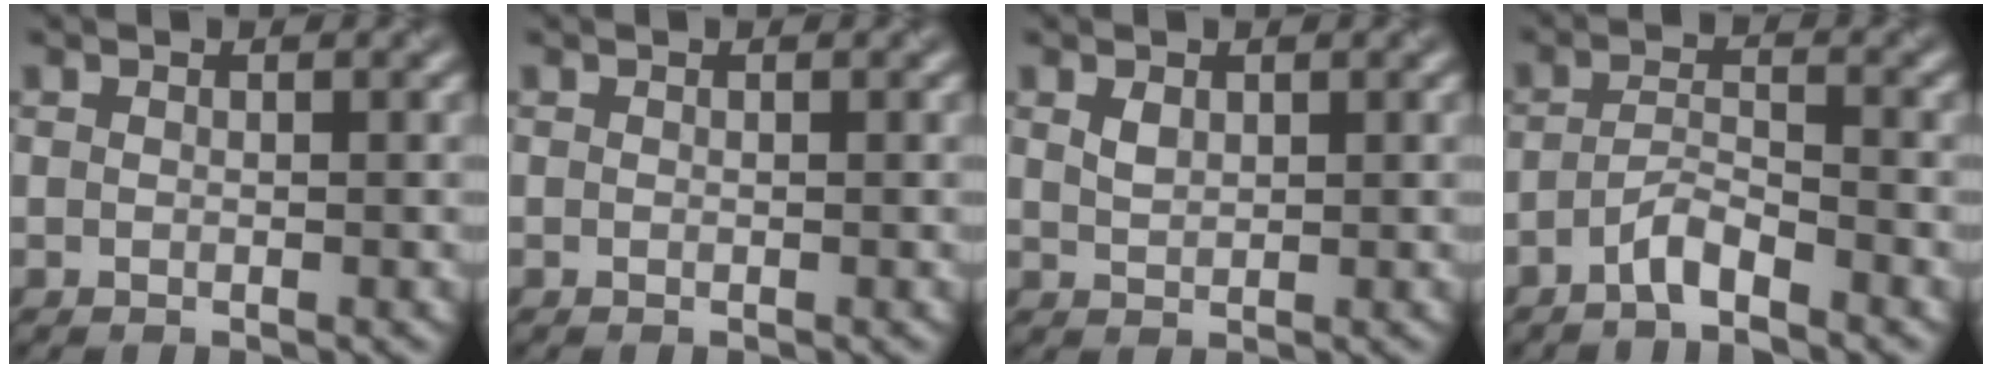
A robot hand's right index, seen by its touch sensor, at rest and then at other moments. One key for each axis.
{"total": 0.0}
{"total": 0.5, "fx": 0.2, "fy": 0.4, "fz": 0.2, "tx": -0.010, "ty": 0.005, "tz": 0.016}
{"total": 2.8, "fx": -2.5, "fy": 0.2, "fz": 1.3, "tx": -0.026, "ty": 0.014, "tz": -0.046}